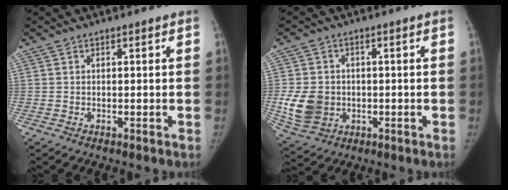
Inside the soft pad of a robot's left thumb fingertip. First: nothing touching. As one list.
[{"total": 9.0, "force": [-1.1, 7.6, 4.9], "torque": [-0.078, 0.000, -0.009]}]